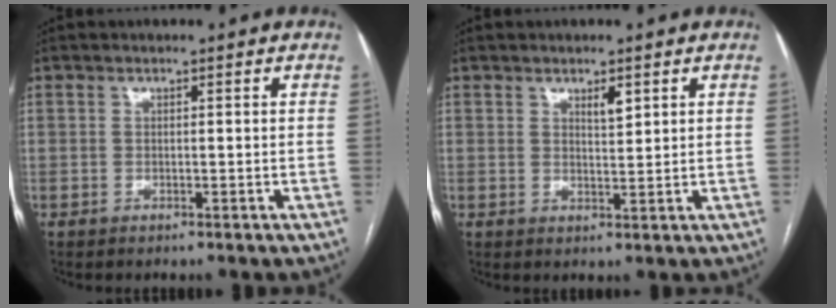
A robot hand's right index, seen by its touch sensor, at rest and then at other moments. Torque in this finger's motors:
{"motor_torque": [0.16, 0.03, 0.03, 0.04]}